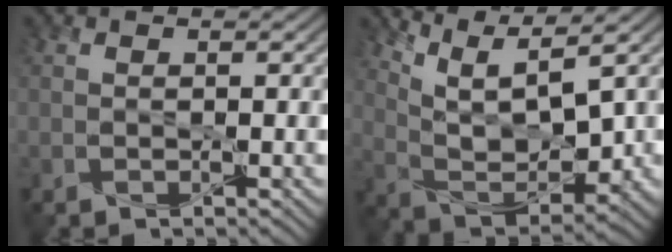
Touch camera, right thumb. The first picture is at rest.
{"total": 8.9, "force": [6.0, 2.4, 6.1], "torque": [-0.132, -0.003, 0.109]}